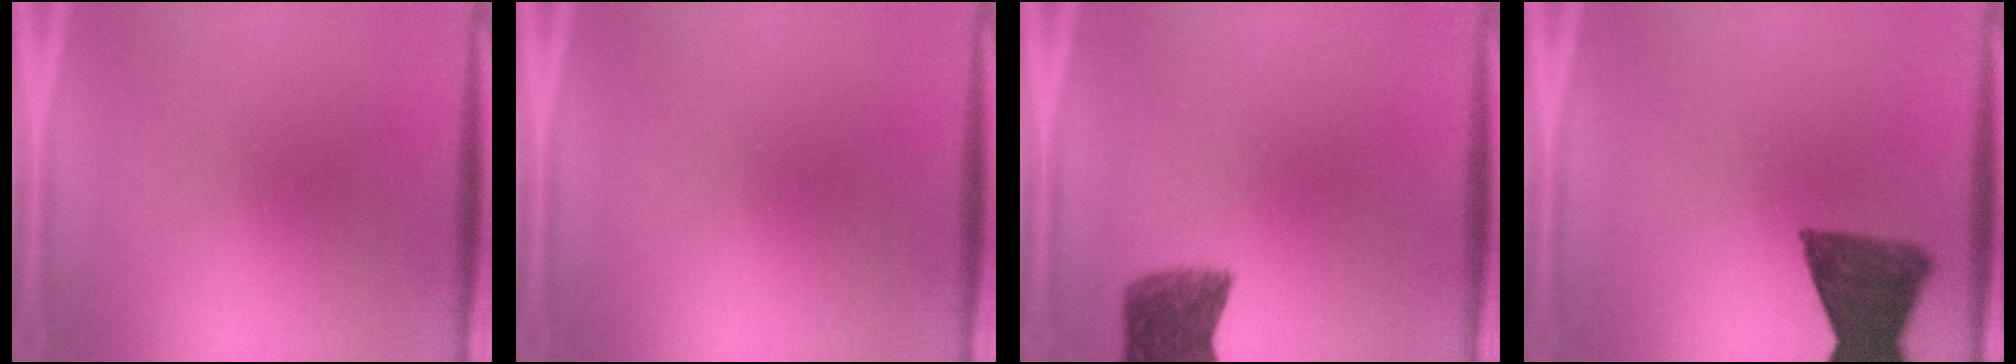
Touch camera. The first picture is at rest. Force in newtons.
{"total": 0.0}
{"total": 7.0}
{"total": 10.0}